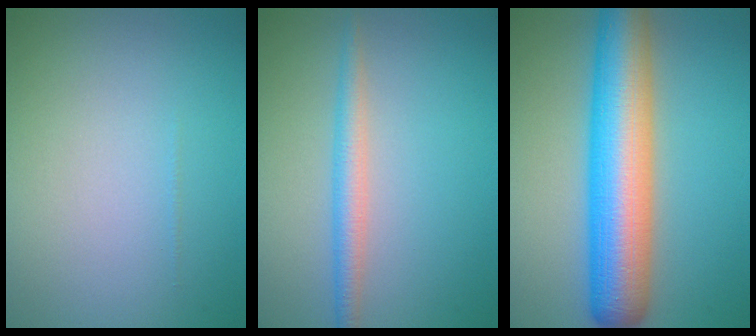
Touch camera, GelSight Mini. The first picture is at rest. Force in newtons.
{"total": 2.3, "press": 2.3, "slide": 0.1}
{"total": 10.1, "press": 10.1, "slide": 0.3}